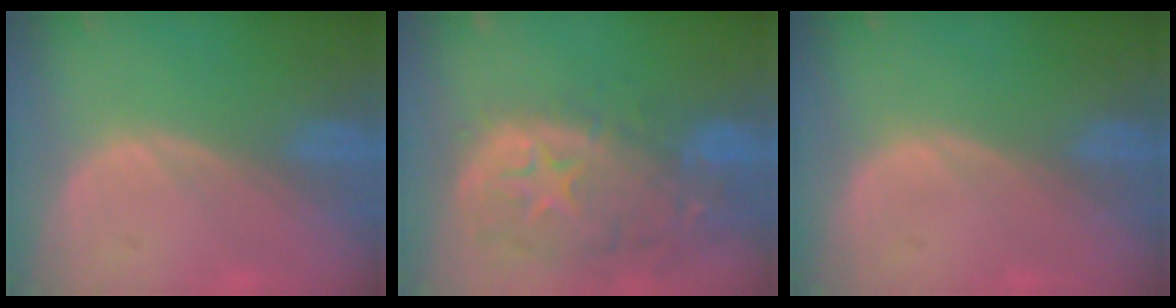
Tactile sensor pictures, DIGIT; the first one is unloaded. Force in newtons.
{"total": 13.9, "press": 11.2, "slide": 8.3}
{"total": 0.0}